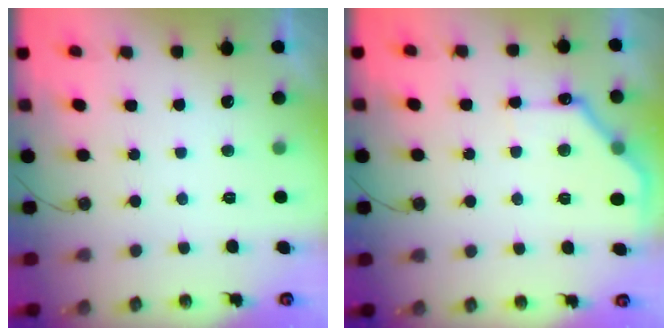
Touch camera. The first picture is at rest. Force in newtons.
{"total": 12.6, "press": 12.6, "slide": 0.7}